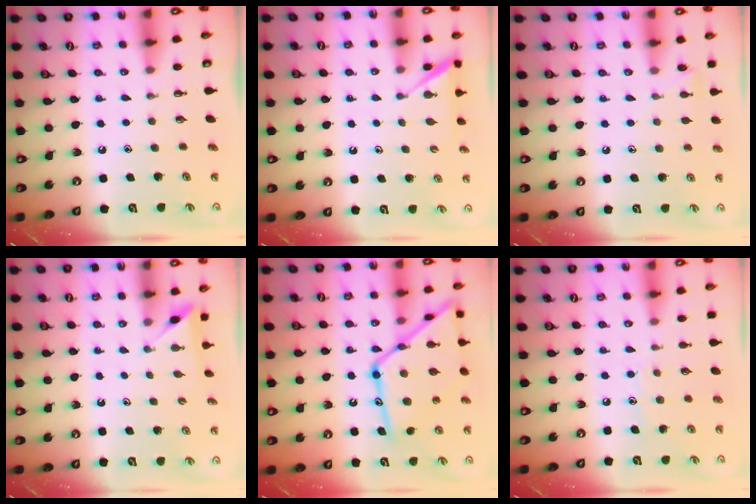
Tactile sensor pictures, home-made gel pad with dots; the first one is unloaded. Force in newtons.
{"total": 3.9, "press": 3.9, "slide": 0.4}
{"total": 5.9, "press": 5.9, "slide": 0.5}
{"total": 2.1, "press": 2.1, "slide": 0.2}
{"total": 21.4, "press": 21.3, "slide": 1.6}
{"total": 6.9, "press": 6.8, "slide": 0.9}